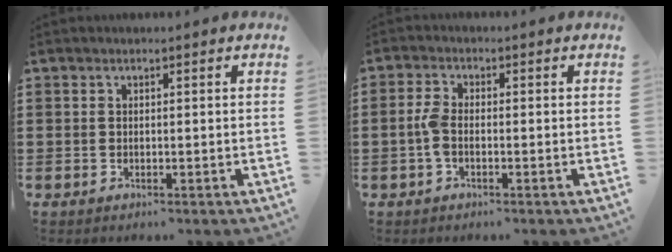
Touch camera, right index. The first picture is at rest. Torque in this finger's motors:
{"motor_torque": [1.19, -0.20, 0.40, 0.11]}